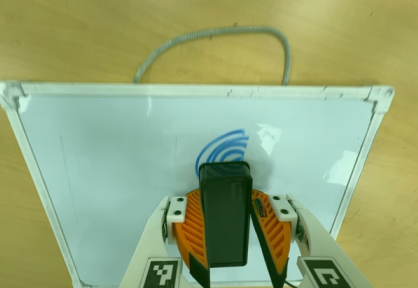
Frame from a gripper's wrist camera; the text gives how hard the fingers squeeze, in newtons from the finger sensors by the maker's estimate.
{"total": 11.7, "left": 14.5, "right": 9.0}